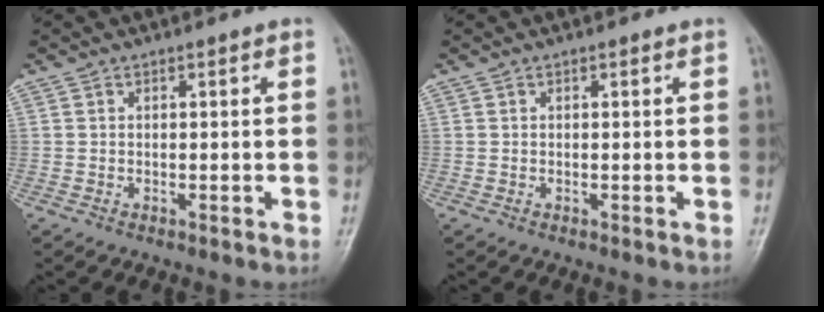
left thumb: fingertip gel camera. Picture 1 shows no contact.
{"total": 0.0}